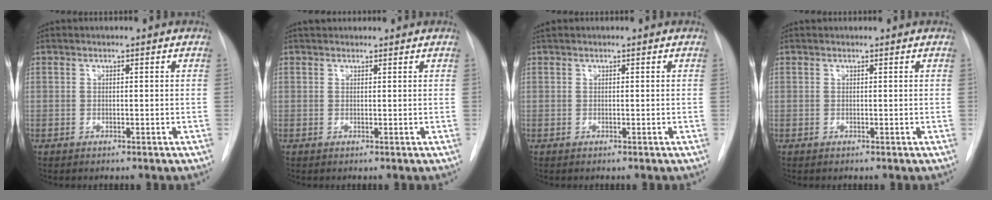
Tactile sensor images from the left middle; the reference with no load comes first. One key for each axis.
{"total": 2.5, "fx": 2.2, "fy": 1.0, "fz": 0.7, "tx": -0.005, "ty": 0.029, "tz": 0.033}
{"total": 0.6, "fx": 0.6, "fy": 0.2, "fz": 0.2, "tx": -0.012, "ty": 0.017, "tz": 0.014}
{"total": 0.6, "fx": 0.6, "fy": 0.1, "fz": 0.0, "tx": -0.002, "ty": 0.017, "tz": 0.012}